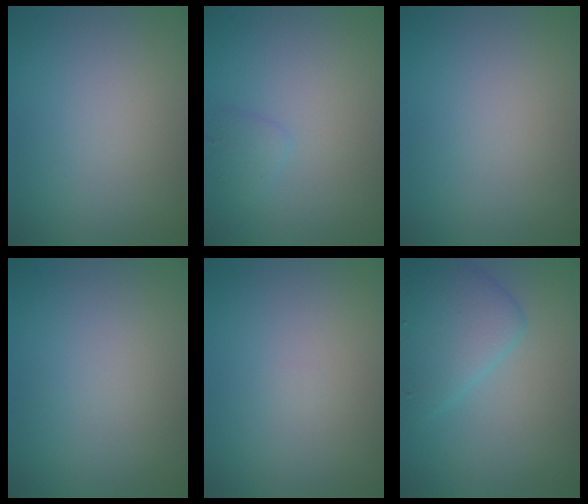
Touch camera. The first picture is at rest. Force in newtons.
{"total": 1.0, "press": 1.0, "slide": 0.1}
{"total": 0.0}
{"total": 0.0}
{"total": 0.0}
{"total": 3.0, "press": 3.0, "slide": 0.1}